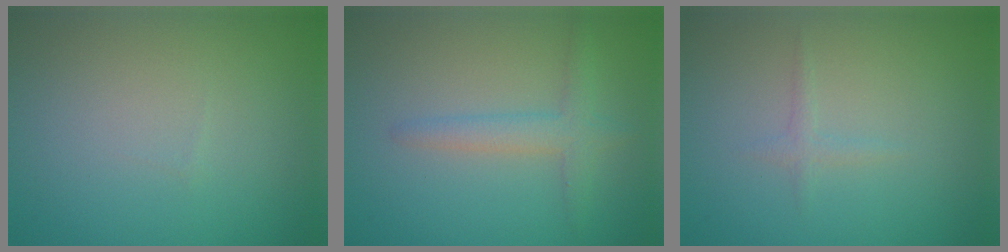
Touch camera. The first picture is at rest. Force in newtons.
{"total": 2.4, "press": 2.4, "slide": 0.2}
{"total": 0.8, "press": 0.8, "slide": 0.1}